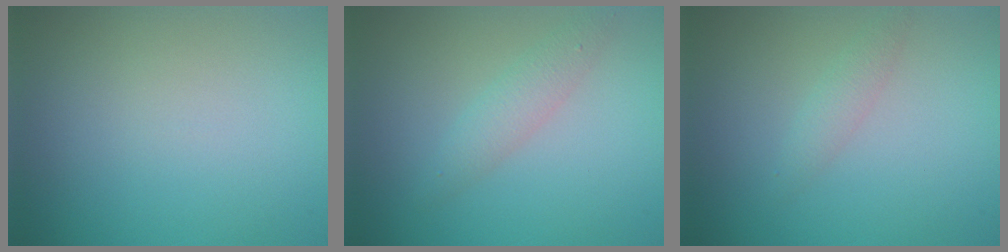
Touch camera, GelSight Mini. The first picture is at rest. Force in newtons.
{"total": 2.0, "press": 2.0, "slide": 0.0}
{"total": 1.3, "press": 1.3, "slide": 0.1}